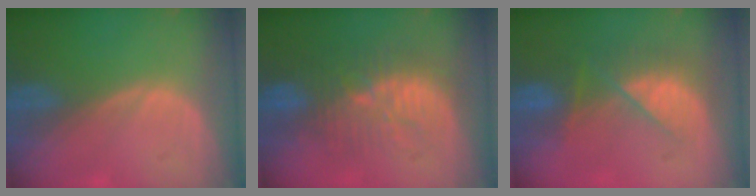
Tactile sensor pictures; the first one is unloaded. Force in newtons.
{"total": 9.4, "press": 9.1, "slide": 2.2}
{"total": 7.8, "press": 7.2, "slide": 3.1}